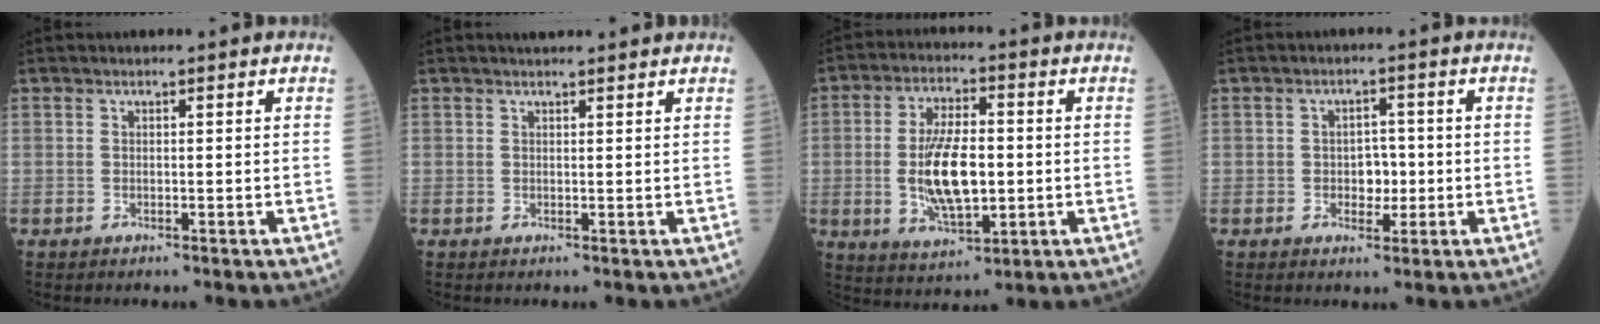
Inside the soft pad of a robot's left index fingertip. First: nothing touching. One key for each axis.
{"total": 4.0, "fx": 3.7, "fy": 0.3, "fz": 1.5, "tx": -0.020, "ty": 0.022, "tz": 0.047}
{"total": 11.0, "fx": -0.8, "fy": 4.2, "fz": 10.1, "tx": -0.206, "ty": -0.003, "tz": -0.010}
{"total": 3.4, "fx": -0.5, "fy": 2.2, "fz": 2.5, "tx": -0.033, "ty": 0.007, "tz": -0.005}